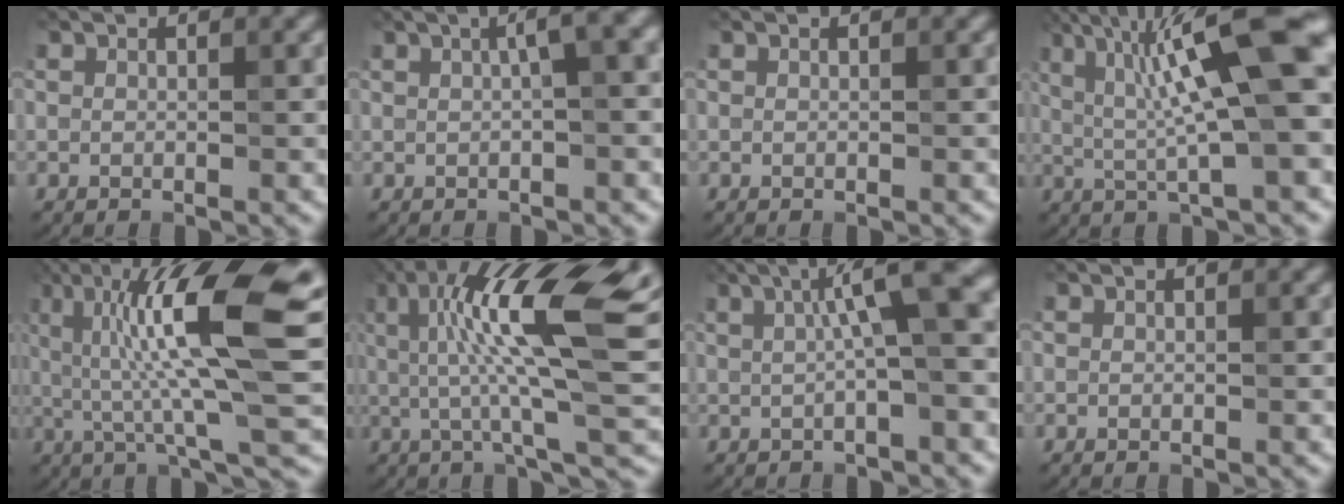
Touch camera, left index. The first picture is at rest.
{"total": 4.0, "force": [0.9, 1.0, 3.8], "torque": [-0.046, 0.023, 0.010]}
{"total": 0.0}
{"total": 12.2, "force": [3.0, 2.1, 11.6], "torque": [-0.186, 0.012, 0.047]}
{"total": 13.8, "force": [3.3, 3.1, 13.1], "torque": [-0.221, 0.017, 0.050]}
{"total": 13.5, "force": [2.8, 2.6, 12.9], "torque": [-0.216, 0.018, 0.045]}
{"total": 7.4, "force": [1.7, 1.5, 7.1], "torque": [-0.091, 0.024, 0.018]}
{"total": 0.0}